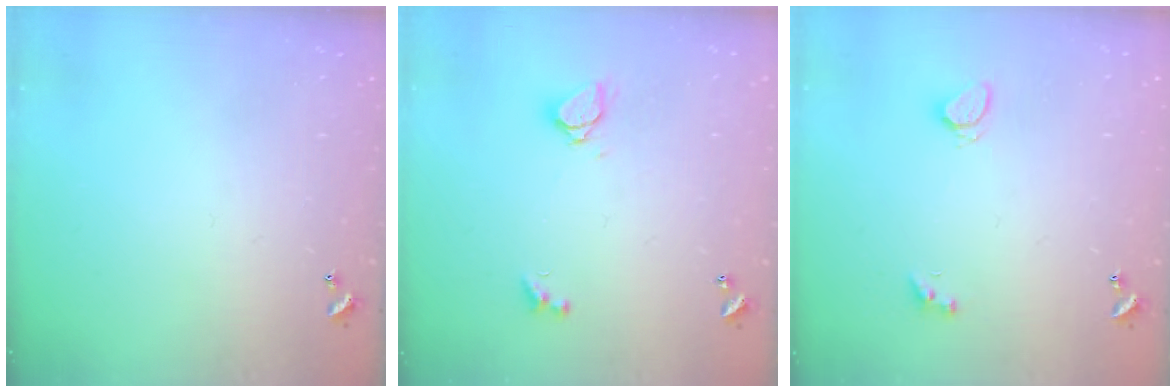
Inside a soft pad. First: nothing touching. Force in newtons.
{"total": 2.1, "press": 2.0, "slide": 0.5}
{"total": 2.1, "press": 2.0, "slide": 0.6}